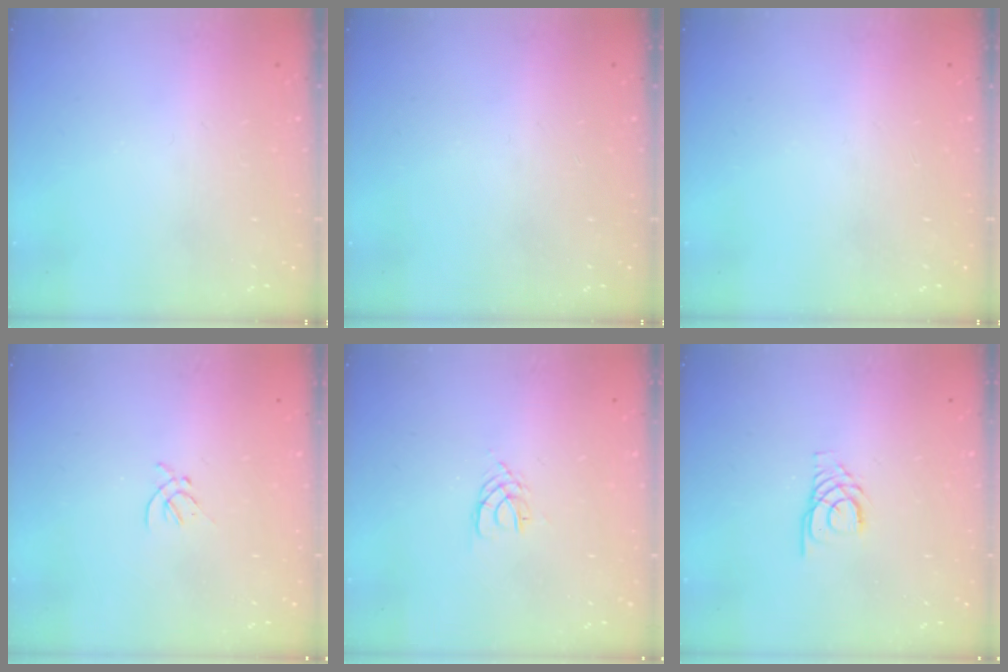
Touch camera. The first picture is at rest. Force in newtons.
{"total": 0.0}
{"total": 0.0}
{"total": 1.4, "press": 1.3, "slide": 0.5}
{"total": 2.0, "press": 1.9, "slide": 0.3}
{"total": 3.3, "press": 3.3, "slide": 0.3}